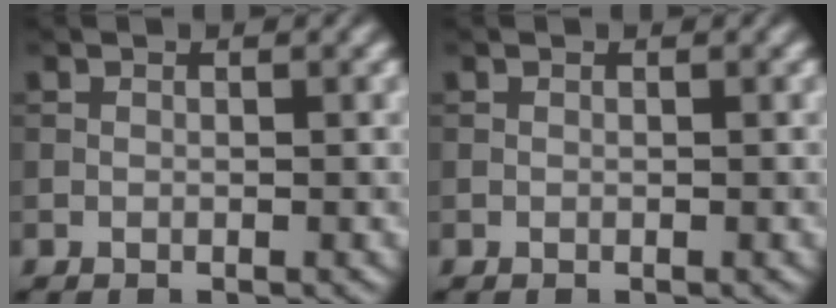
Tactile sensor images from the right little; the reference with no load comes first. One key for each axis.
{"total": 0.0}